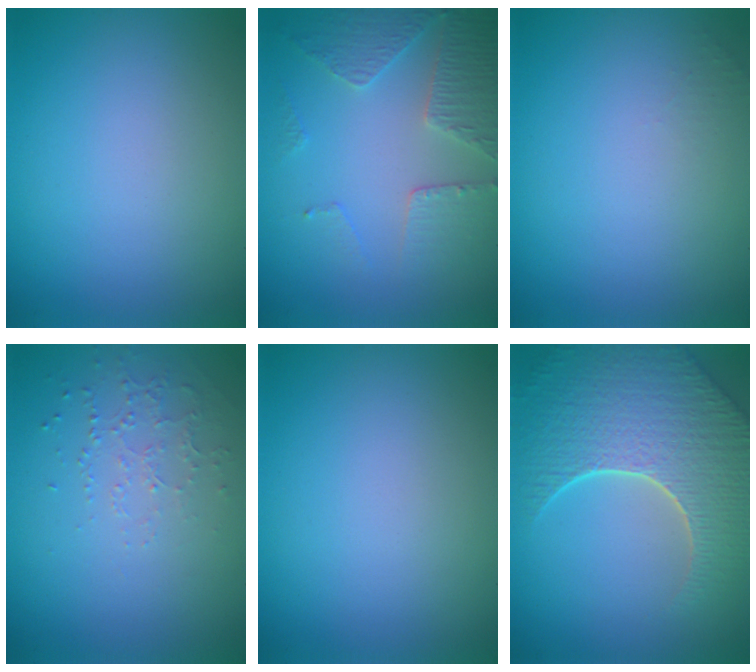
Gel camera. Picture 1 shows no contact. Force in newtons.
{"total": 4.5, "press": 3.3, "slide": 3.1}
{"total": 0.7, "press": 0.7, "slide": 0.1}
{"total": 1.0, "press": 0.7, "slide": 0.8}
{"total": 0.0}
{"total": 8.7, "press": 6.2, "slide": 6.1}